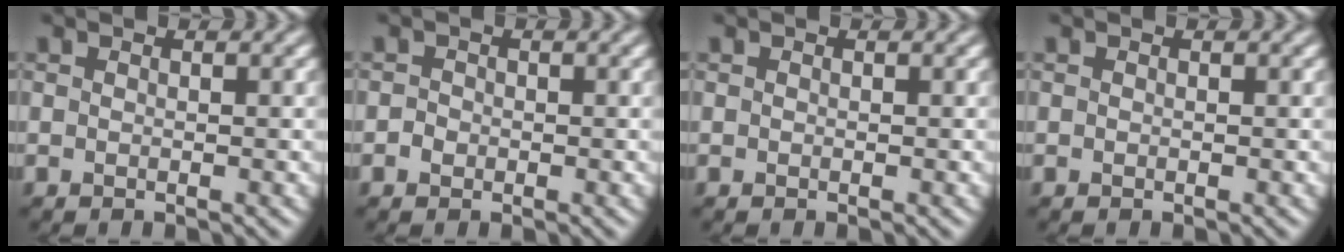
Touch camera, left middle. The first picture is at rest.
{"total": 0.7, "force": [-0.3, 0.6, 0.0], "torque": [0.000, 0.007, -0.009]}
{"total": 0.0}
{"total": 0.0}